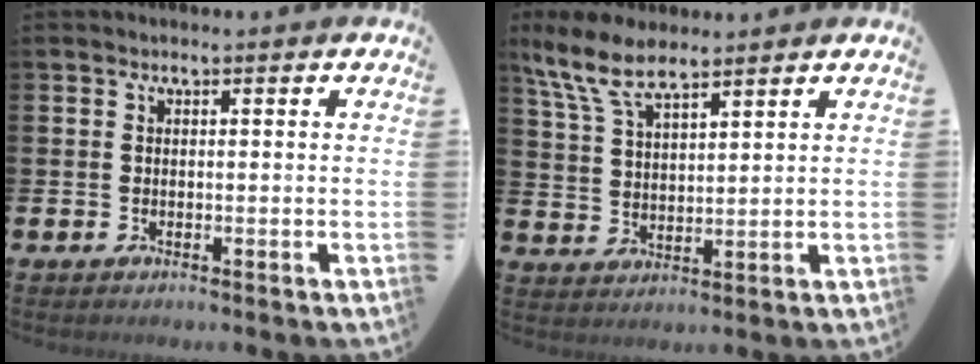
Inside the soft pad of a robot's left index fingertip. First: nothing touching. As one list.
[{"total": 7.5, "force": [6.4, 2.0, 3.4], "torque": [-0.094, -0.014, 0.120]}]